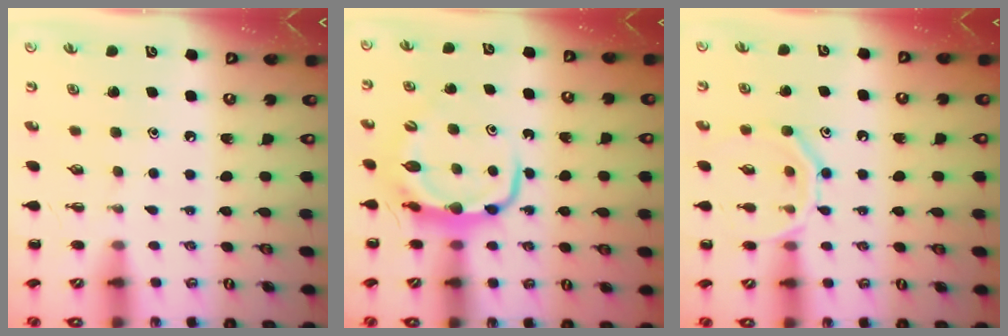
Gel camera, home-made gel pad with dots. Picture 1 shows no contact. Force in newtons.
{"total": 7.4, "press": 7.3, "slide": 1.2}
{"total": 11.4, "press": 11.3, "slide": 1.3}